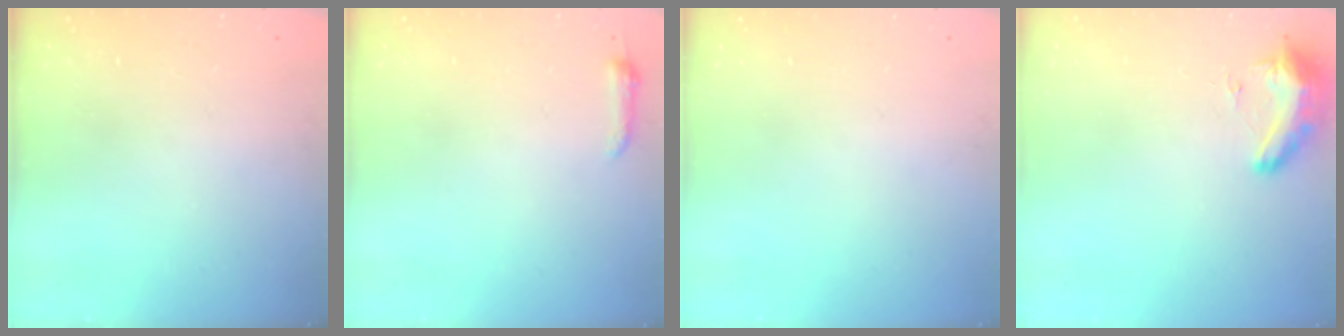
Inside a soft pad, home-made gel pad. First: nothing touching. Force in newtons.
{"total": 3.7, "press": 3.7, "slide": 0.7}
{"total": 0.0}
{"total": 14.6, "press": 10.5, "slide": 10.2}